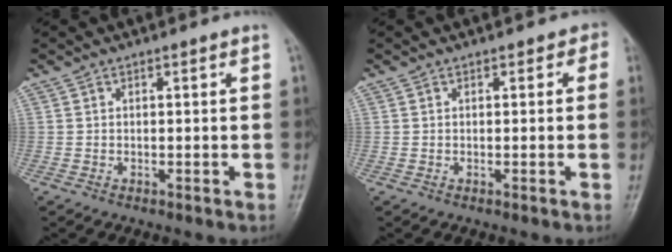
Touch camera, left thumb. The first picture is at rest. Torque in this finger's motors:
{"motor_torque": [0.44, 0.52, -0.06, -0.36, 0.08]}